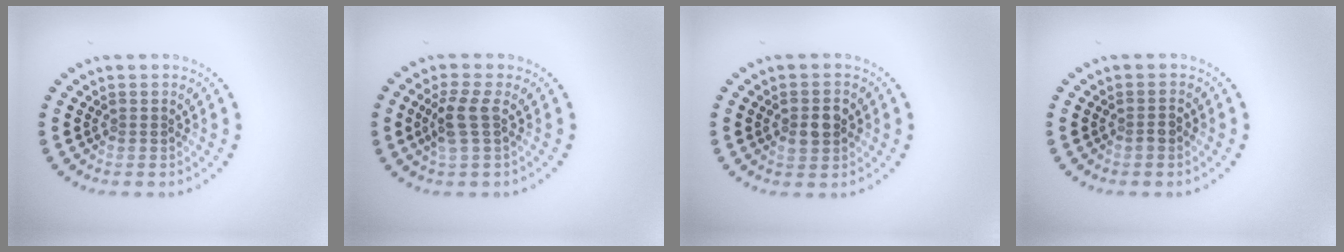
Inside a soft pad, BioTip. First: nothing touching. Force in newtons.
{"total": 2.4, "press": 2.1, "slide": 1.2}
{"total": 2.5, "press": 2.5, "slide": 0.1}
{"total": 1.0, "press": 0.8, "slide": 0.5}